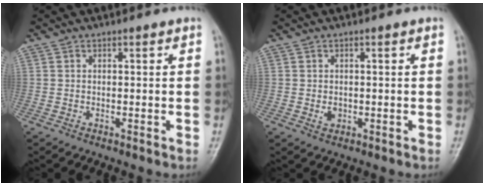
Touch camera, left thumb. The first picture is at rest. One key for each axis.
{"total": 1.6, "fx": -0.4, "fy": 1.3, "fz": 0.8, "tx": -0.006, "ty": 0.001, "tz": -0.002}